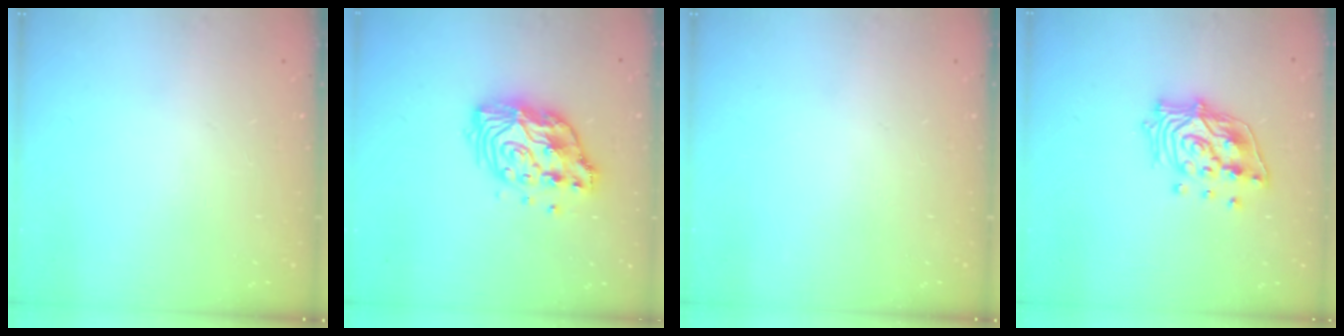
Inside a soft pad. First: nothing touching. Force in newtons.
{"total": 13.5, "press": 13.4, "slide": 1.2}
{"total": 0.0}
{"total": 14.9, "press": 14.8, "slide": 2.2}